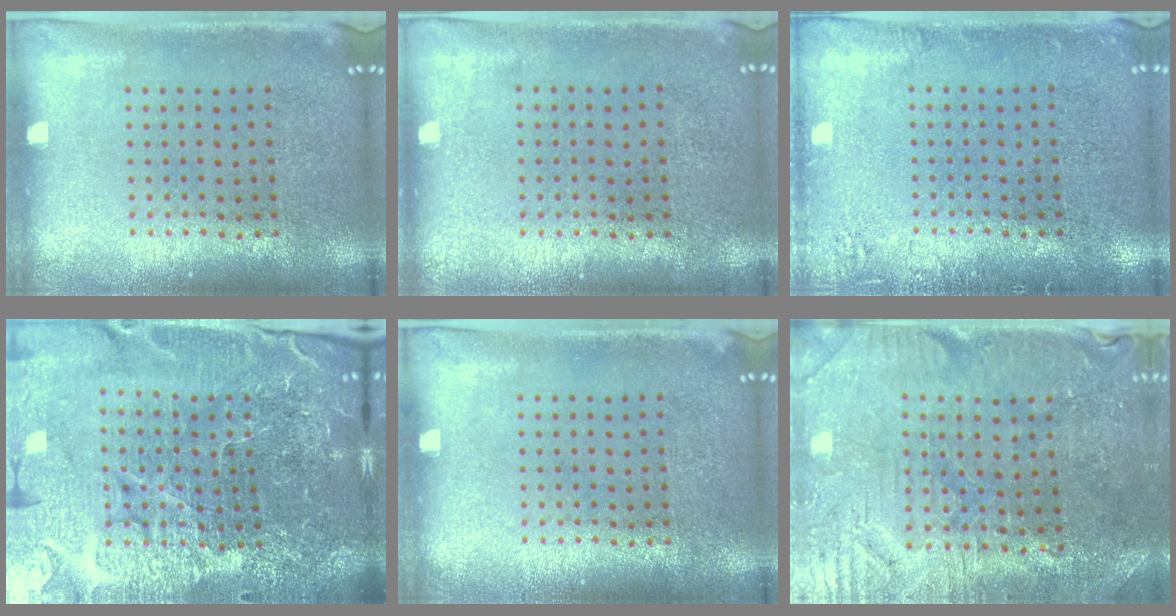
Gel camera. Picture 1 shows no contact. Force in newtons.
{"total": 0.0}
{"total": 1.5, "press": 1.4, "slide": 0.3}
{"total": 6.4, "press": 5.7, "slide": 2.9}
{"total": 0.0}
{"total": 1.4, "press": 1.4, "slide": 0.4}